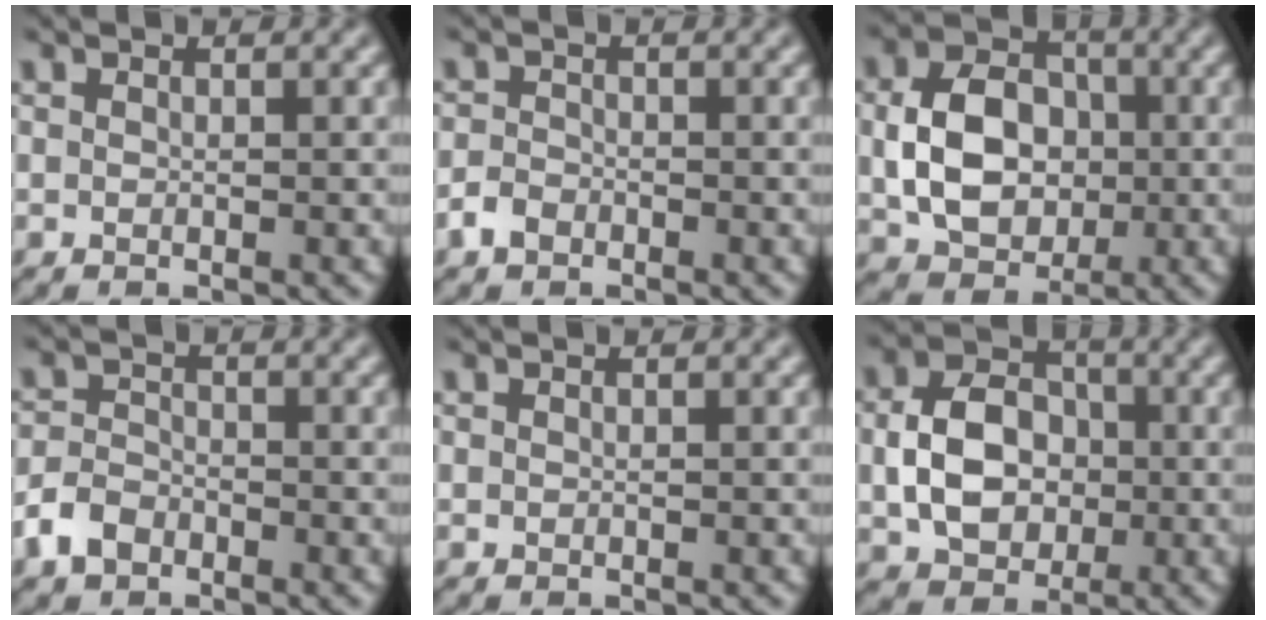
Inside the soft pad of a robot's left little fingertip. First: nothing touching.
{"total": 1.7, "force": [-1.2, 1.1, 0.6], "torque": [-0.009, 0.002, -0.029]}
{"total": 7.4, "force": [-0.4, 5.6, 4.8], "torque": [-0.096, 0.003, -0.008]}
{"total": 2.9, "force": [-1.9, 1.9, 1.2], "torque": [-0.025, 0.002, -0.045]}
{"total": 0.0}
{"total": 6.7, "force": [-0.7, 5.1, 4.3], "torque": [-0.084, 0.004, -0.016]}